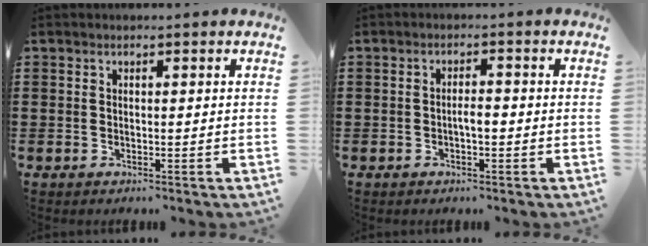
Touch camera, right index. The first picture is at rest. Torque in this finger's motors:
{"motor_torque": [0.46, -0.39, 0.06, 0.02]}